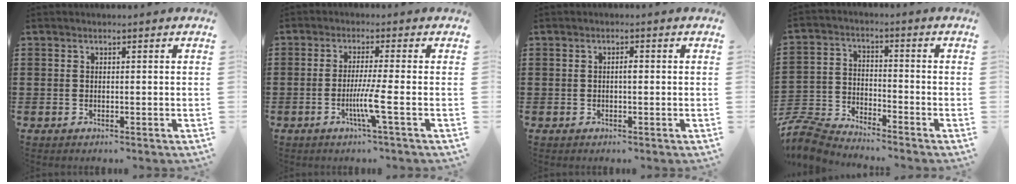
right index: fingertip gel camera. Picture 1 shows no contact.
{"total": 5.1, "force": [-1.6, -0.6, 4.8], "torque": [-0.096, -0.021, -0.035]}
{"total": 1.2, "force": [-0.1, 0.3, 1.1], "torque": [-0.022, -0.001, -0.001]}
{"total": 5.7, "force": [-5.6, 0.8, 0.6], "torque": [-0.037, 0.002, -0.118]}